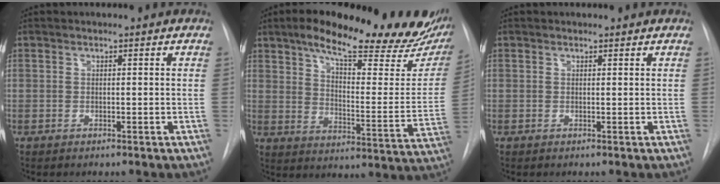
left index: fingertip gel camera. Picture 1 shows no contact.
{"total": 27.4, "force": [20.5, 6.9, 16.9], "torque": [-0.222, -0.019, 0.262]}
{"total": 0.0}